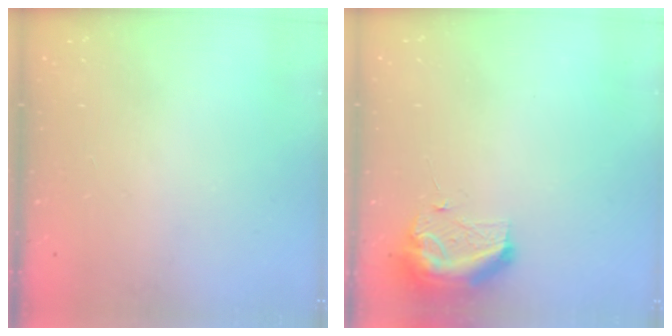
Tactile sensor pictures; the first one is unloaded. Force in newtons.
{"total": 11.1, "press": 11.0, "slide": 1.2}